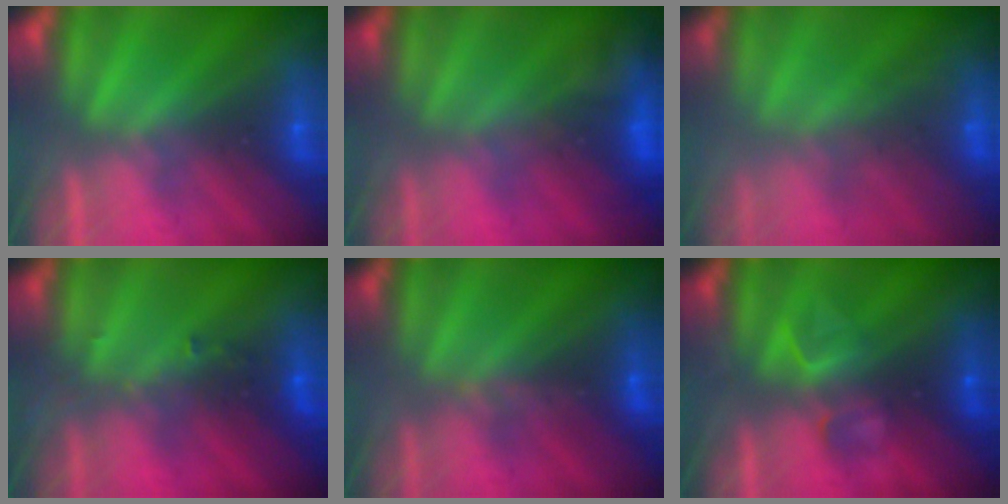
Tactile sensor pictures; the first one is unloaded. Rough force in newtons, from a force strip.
{"total": 4.8}
{"total": 7.7}
{"total": 2.7}
{"total": 2.9}
{"total": 3.5}